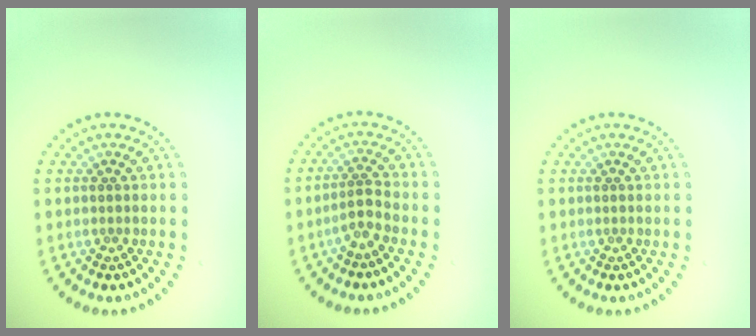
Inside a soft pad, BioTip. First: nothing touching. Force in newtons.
{"total": 1.9, "press": 1.4, "slide": 1.2}
{"total": 0.0}